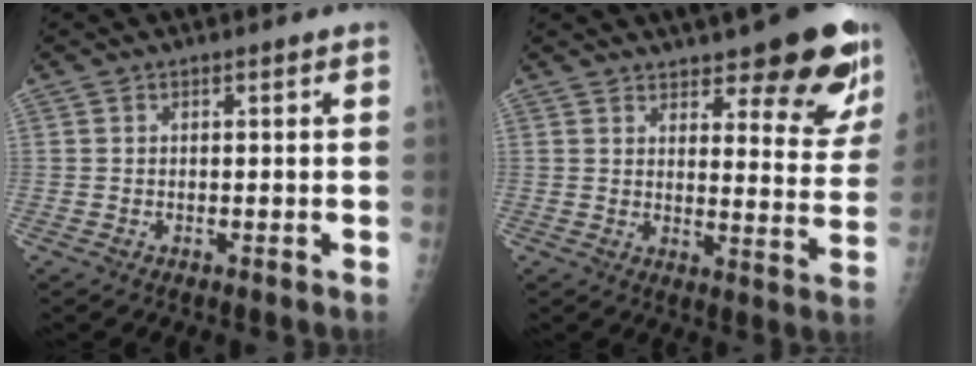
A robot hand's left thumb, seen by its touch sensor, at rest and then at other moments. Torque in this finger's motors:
{"motor_torque": [0.41, 0.33, 0.33, -0.08, 0.03]}